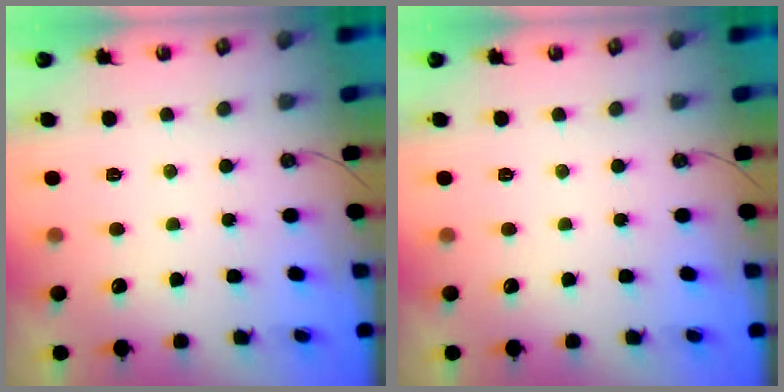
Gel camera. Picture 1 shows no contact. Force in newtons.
{"total": 0.0}